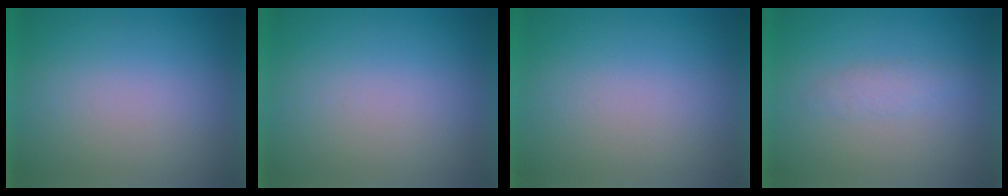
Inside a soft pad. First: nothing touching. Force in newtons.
{"total": 0.0}
{"total": 0.0}
{"total": 1.9}